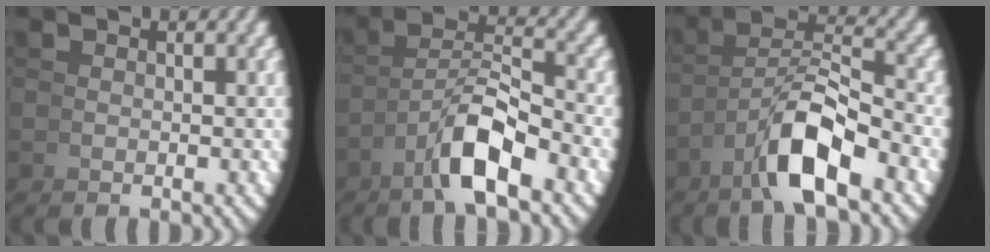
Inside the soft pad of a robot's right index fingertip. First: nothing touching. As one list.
[{"total": 5.1, "force": [-0.7, 2.0, 4.6], "torque": [-0.079, -0.004, -0.009]}, {"total": 6.1, "force": [-0.5, 3.0, 5.3], "torque": [-0.094, -0.007, -0.005]}]